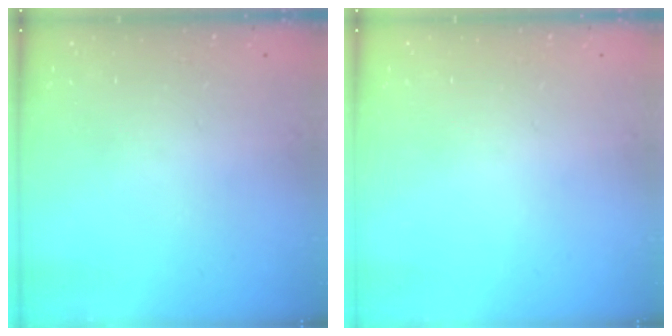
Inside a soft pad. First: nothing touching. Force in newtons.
{"total": 0.0}